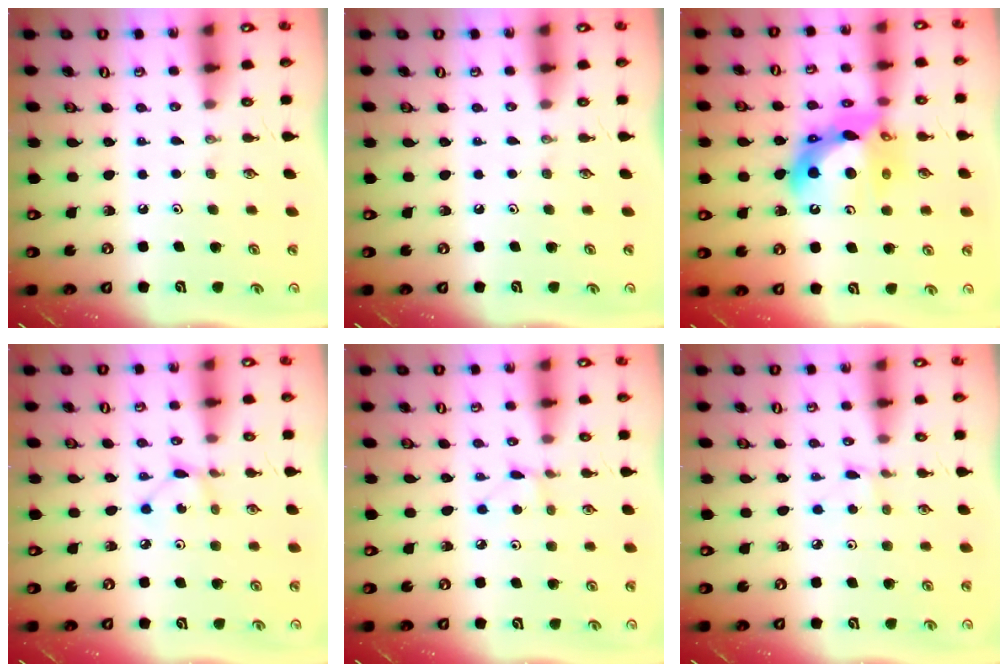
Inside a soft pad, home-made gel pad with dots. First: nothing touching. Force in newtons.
{"total": 0.0}
{"total": 16.6, "press": 16.5, "slide": 1.6}
{"total": 2.3, "press": 2.3, "slide": 0.1}
{"total": 2.4, "press": 2.4, "slide": 0.3}
{"total": 1.1, "press": 1.1, "slide": 0.1}